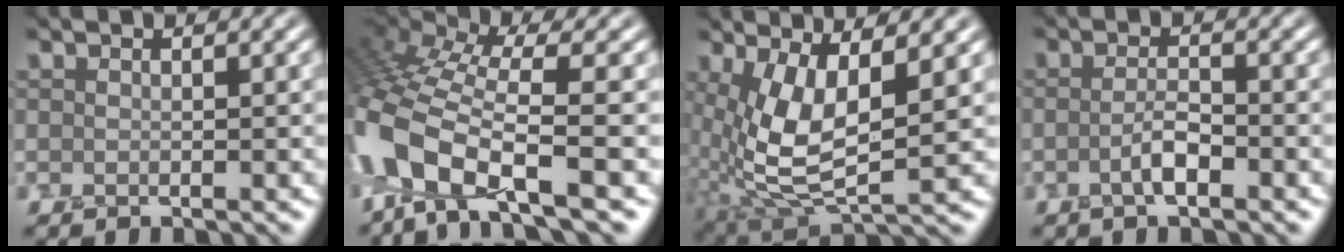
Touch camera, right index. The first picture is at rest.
{"total": 9.1, "force": [-3.9, 3.3, 7.5], "torque": [-0.160, 0.006, -0.092]}
{"total": 8.7, "force": [1.3, 3.5, 7.8], "torque": [-0.177, -0.014, 0.027]}
{"total": 2.0, "force": [-0.9, 0.5, 1.7], "torque": [-0.034, 0.002, -0.021]}